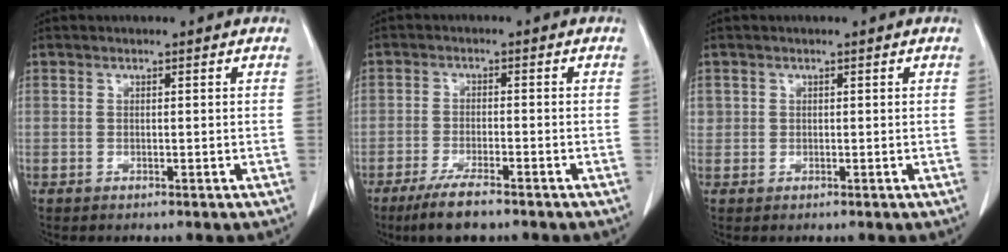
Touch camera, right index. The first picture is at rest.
{"total": 6.2, "force": [-4.6, 0.9, 4.1], "torque": [-0.079, -0.014, -0.076]}
{"total": 1.0, "force": [0.3, 1.0, 0.1], "torque": [0.011, 0.003, 0.003]}